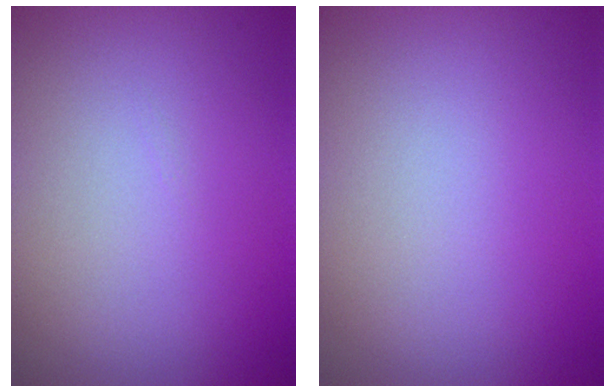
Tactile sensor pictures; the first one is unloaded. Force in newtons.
{"total": 0.0}